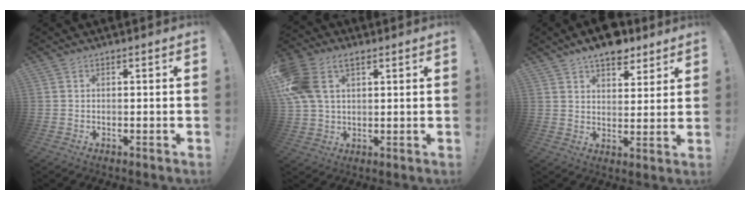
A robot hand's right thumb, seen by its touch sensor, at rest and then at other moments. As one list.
[{"total": 11.7, "force": [4.9, 7.5, 7.5], "torque": [-0.151, -0.007, 0.096]}, {"total": 10.0, "force": [7.7, 4.6, 4.4], "torque": [-0.057, -0.049, 0.140]}]